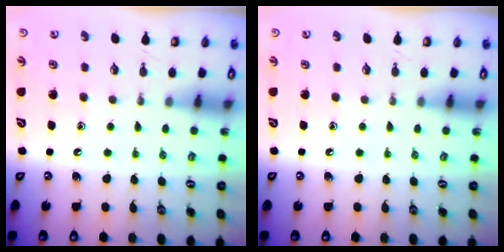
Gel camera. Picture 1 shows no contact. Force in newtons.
{"total": 0.0}